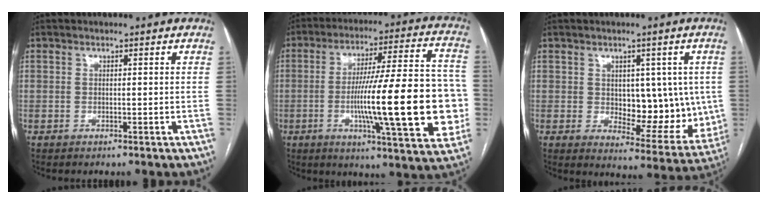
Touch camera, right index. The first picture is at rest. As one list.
[{"total": 23.4, "force": [-4.0, 2.9, 22.9], "torque": [-0.298, 0.017, -0.054]}, {"total": 11.8, "force": [0.6, 6.4, 9.8], "torque": [-0.113, 0.001, 0.028]}]